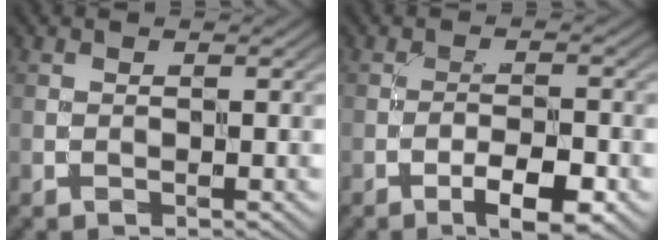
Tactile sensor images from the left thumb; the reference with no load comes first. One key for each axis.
{"total": 4.7, "fx": -2.6, "fy": 1.3, "fz": 3.6, "tx": -0.060, "ty": 0.008, "tz": -0.041}